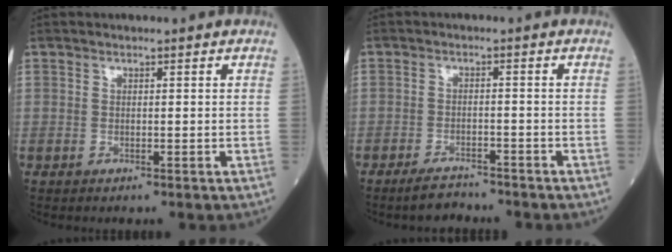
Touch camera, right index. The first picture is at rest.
{"total": 3.6, "force": [-3.3, 0.9, 1.1], "torque": [-0.024, -0.006, -0.055]}